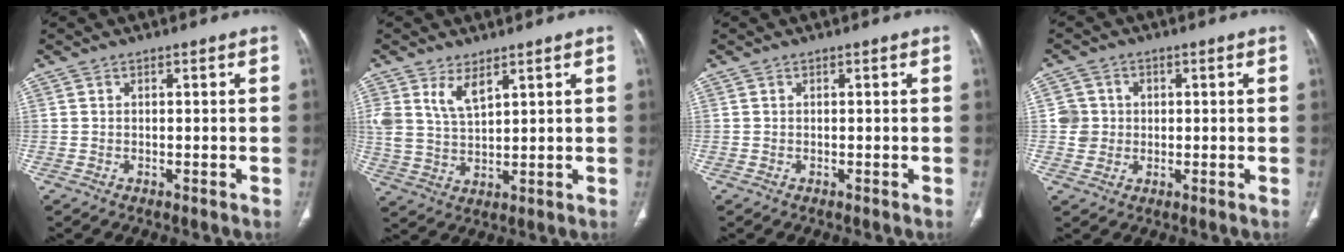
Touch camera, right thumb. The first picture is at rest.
{"total": 6.3, "force": [3.7, 2.8, 4.2], "torque": [-0.080, -0.022, 0.082]}
{"total": 0.0}
{"total": 4.6, "force": [0.5, 4.5, 0.8], "torque": [0.013, 0.004, 0.008]}